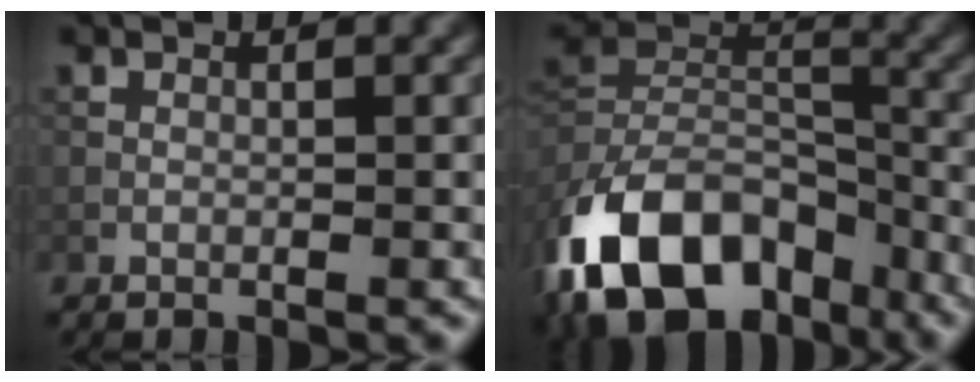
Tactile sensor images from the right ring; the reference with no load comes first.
{"total": 15.2, "force": [-8.9, 9.3, 8.2], "torque": [-0.176, 0.003, -0.165]}